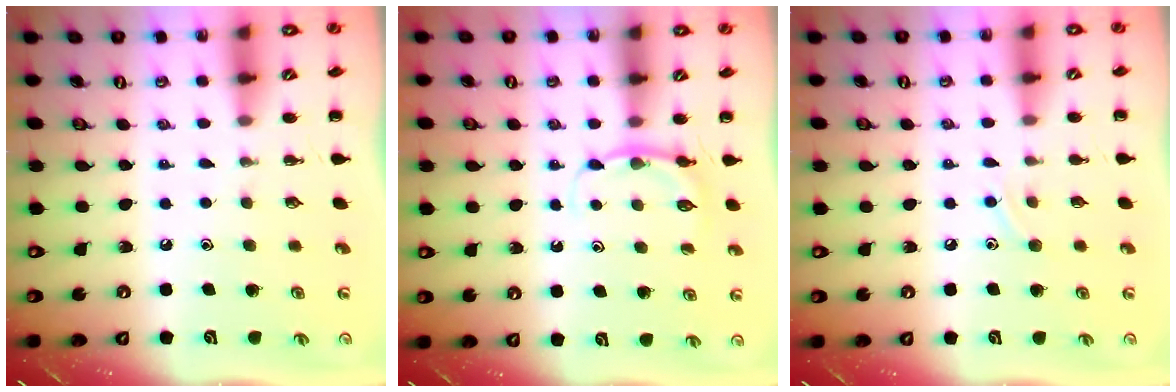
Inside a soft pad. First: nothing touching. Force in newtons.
{"total": 4.7, "press": 4.5, "slide": 1.5}
{"total": 7.2, "press": 7.1, "slide": 1.6}